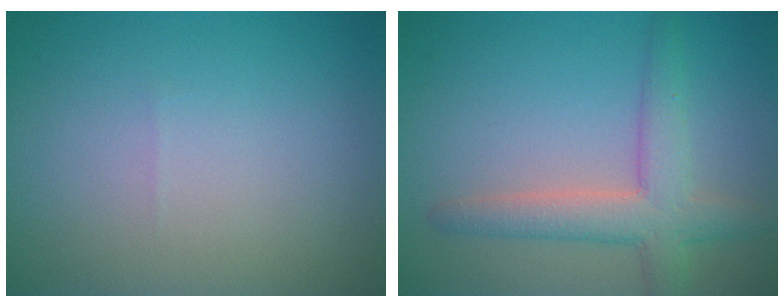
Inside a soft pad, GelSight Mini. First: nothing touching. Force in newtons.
{"total": 4.5, "press": 4.5, "slide": 0.4}